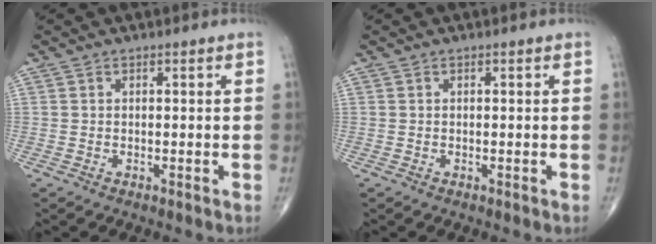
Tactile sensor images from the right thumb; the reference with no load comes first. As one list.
[{"total": 0.0}]